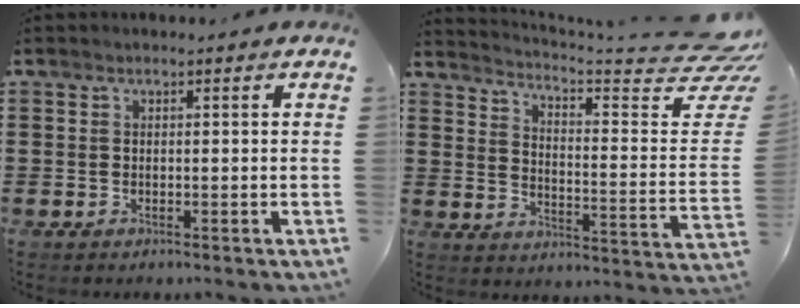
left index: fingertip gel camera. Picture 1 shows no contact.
{"total": 4.9, "force": [3.9, 0.1, 3.0], "torque": [-0.058, -0.049, 0.061]}